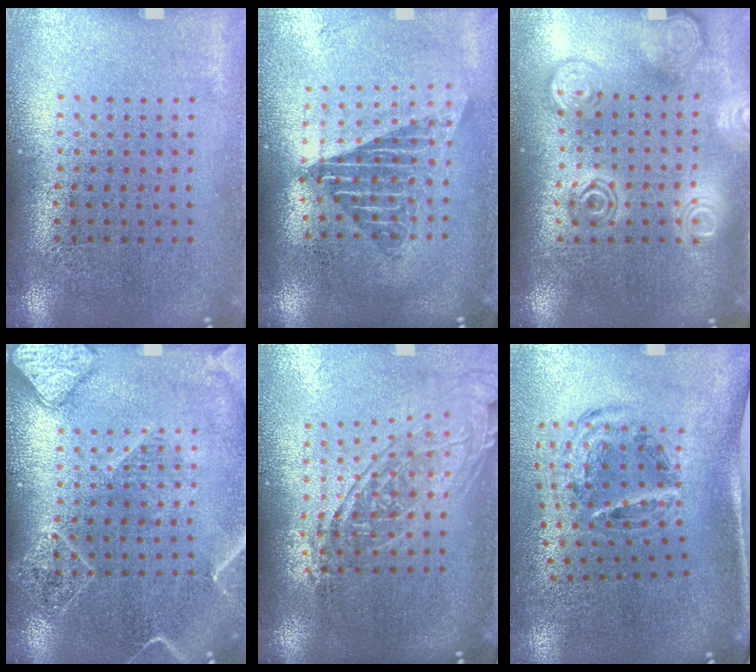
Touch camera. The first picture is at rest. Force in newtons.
{"total": 1.6, "press": 1.4, "slide": 0.9}
{"total": 1.9, "press": 1.9, "slide": 0.2}
{"total": 3.3, "press": 3.3, "slide": 0.4}
{"total": 1.8, "press": 1.4, "slide": 1.1}
{"total": 1.2, "press": 1.0, "slide": 0.6}